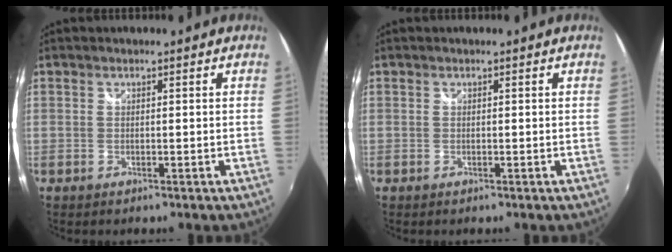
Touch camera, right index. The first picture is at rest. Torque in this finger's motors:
{"motor_torque": [0.00, 0.00, 0.00, 0.00]}